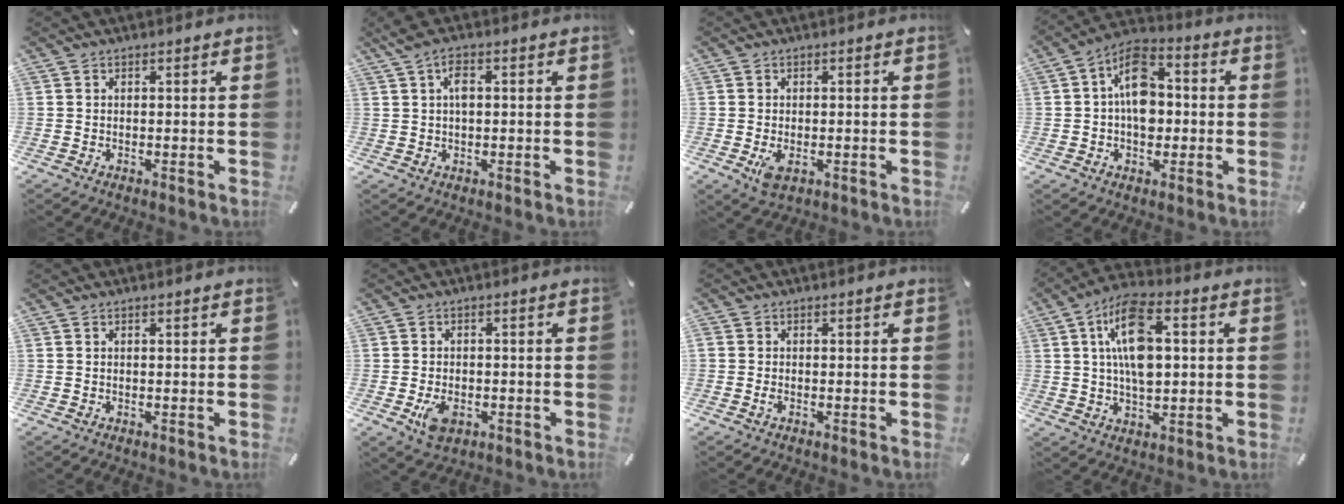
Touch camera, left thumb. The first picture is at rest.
{"total": 4.2, "force": [1.0, 1.8, 3.7], "torque": [-0.075, 0.010, 0.014]}
{"total": 3.3, "force": [-0.8, 1.9, 2.6], "torque": [-0.055, -0.009, -0.016]}
{"total": 11.4, "force": [0.1, 8.0, 8.1], "torque": [-0.143, 0.007, 0.003]}
{"total": 0.0}
{"total": 5.0, "force": [-1.7, 3.4, 3.3], "torque": [-0.082, -0.001, -0.033]}
{"total": 0.9, "force": [-0.3, 0.5, 0.6], "torque": [-0.012, -0.003, -0.006]}
{"total": 13.5, "force": [2.4, 7.1, 11.2], "torque": [-0.221, 0.004, 0.038]}